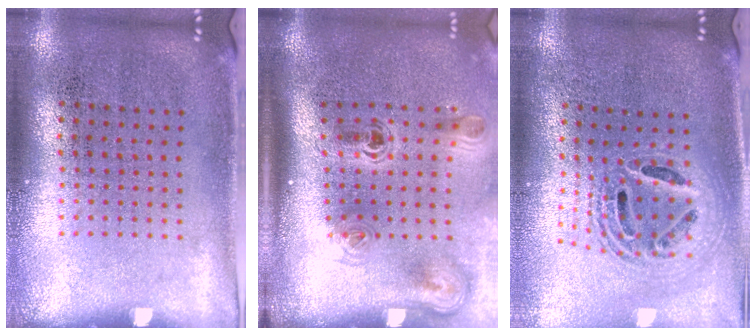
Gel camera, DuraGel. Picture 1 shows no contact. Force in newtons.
{"total": 2.4, "press": 1.6, "slide": 1.8}
{"total": 2.0, "press": 1.6, "slide": 1.2}